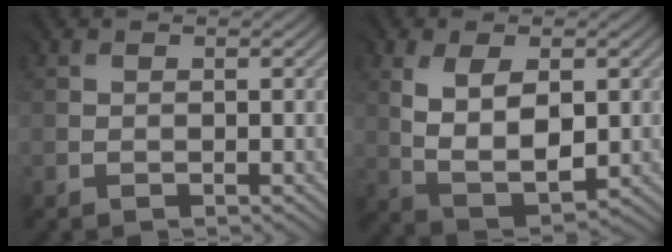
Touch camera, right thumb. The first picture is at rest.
{"total": 7.2, "force": [1.5, 3.9, 5.9], "torque": [-0.123, -0.006, 0.033]}